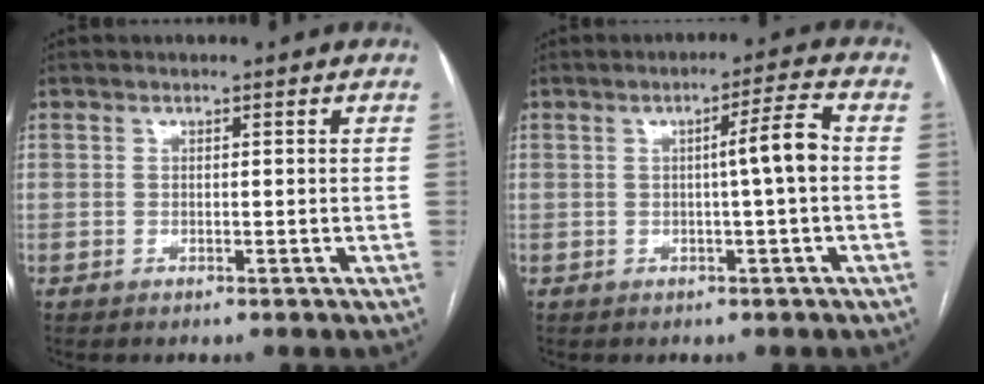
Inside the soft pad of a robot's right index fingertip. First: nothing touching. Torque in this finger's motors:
{"motor_torque": [0.82, 0.15, 0.43, 0.09]}